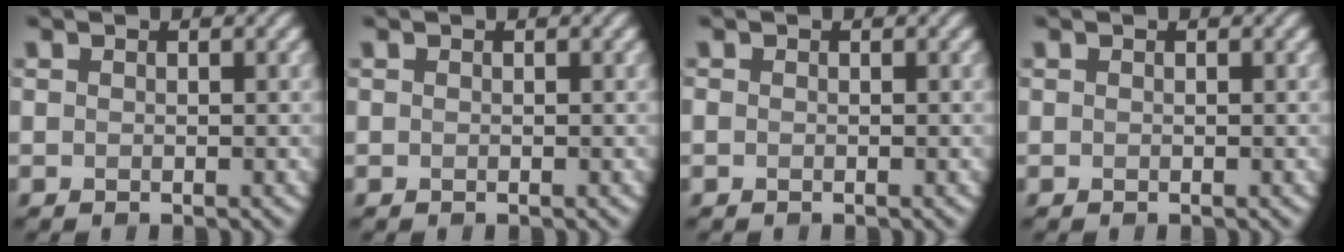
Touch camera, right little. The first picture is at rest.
{"total": 0.0}
{"total": 0.0}
{"total": 0.0}